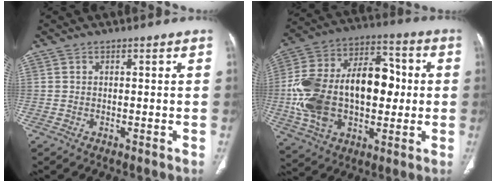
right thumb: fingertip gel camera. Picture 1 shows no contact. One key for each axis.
{"total": 26.2, "fx": -0.6, "fy": 16.2, "fz": 20.6, "tx": -0.373, "ty": 0.034, "tz": 0.001}